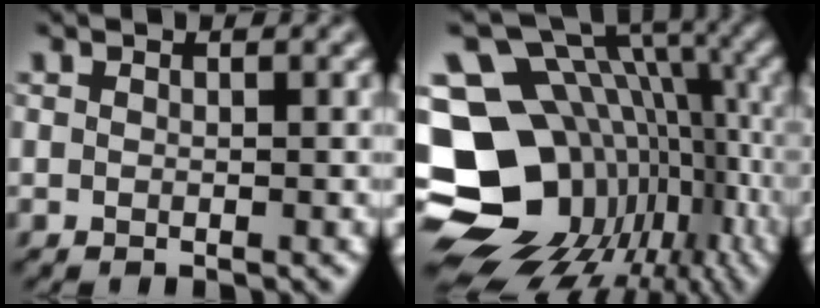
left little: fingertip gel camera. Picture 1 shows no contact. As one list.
[{"total": 18.7, "force": [-4.7, 14.4, 11.0], "torque": [-0.199, -0.008, -0.044]}]